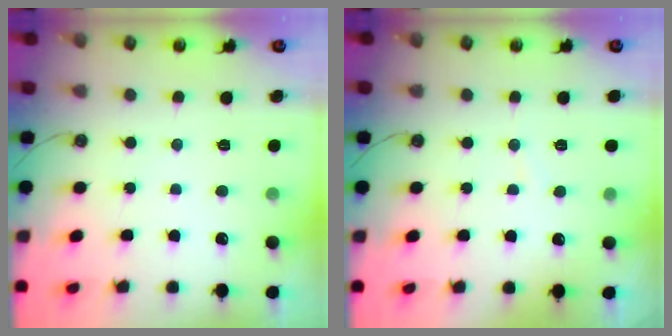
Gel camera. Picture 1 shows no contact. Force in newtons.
{"total": 2.6, "press": 2.6, "slide": 0.3}